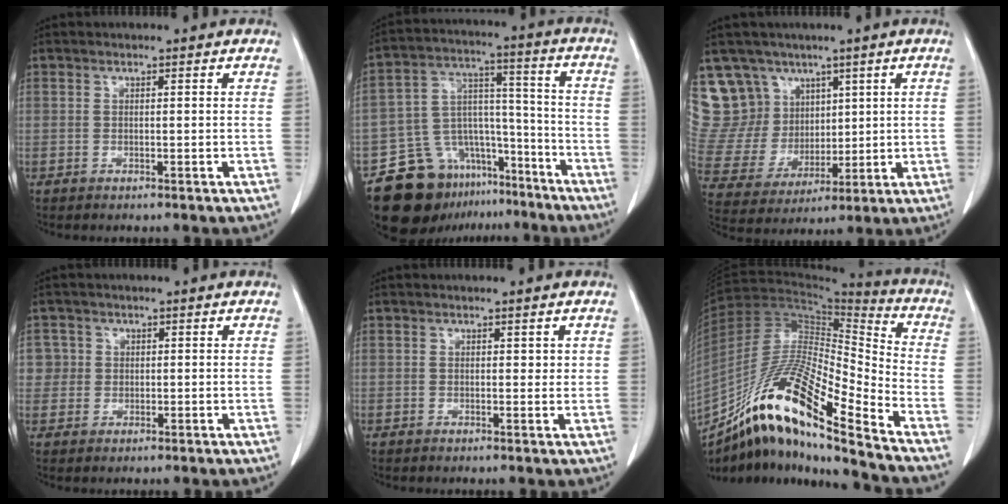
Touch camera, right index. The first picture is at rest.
{"total": 16.2, "force": [-11.9, 9.8, 5.2], "torque": [-0.073, 0.077, -0.186]}
{"total": 14.0, "force": [8.5, 10.8, 2.4], "torque": [-0.074, 0.052, 0.191]}
{"total": 3.1, "force": [0.6, 3.0, -0.2], "torque": [0.023, 0.006, 0.009]}
{"total": 1.2, "force": [0.6, 0.8, 0.8], "torque": [-0.005, -0.002, 0.009]}
{"total": 21.9, "force": [-15.0, 1.8, 15.8], "torque": [-0.303, -0.018, -0.275]}